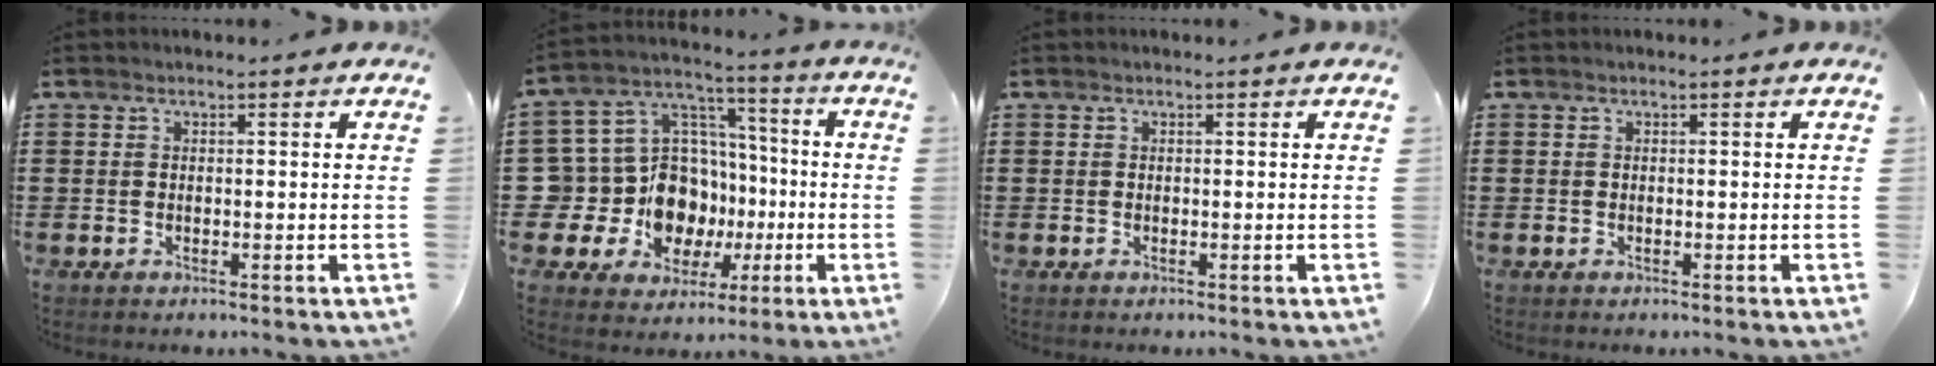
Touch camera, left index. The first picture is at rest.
{"total": 13.2, "force": [-2.7, 11.9, 4.9], "torque": [-0.130, -0.010, -0.029]}
{"total": 0.0}
{"total": 0.0}